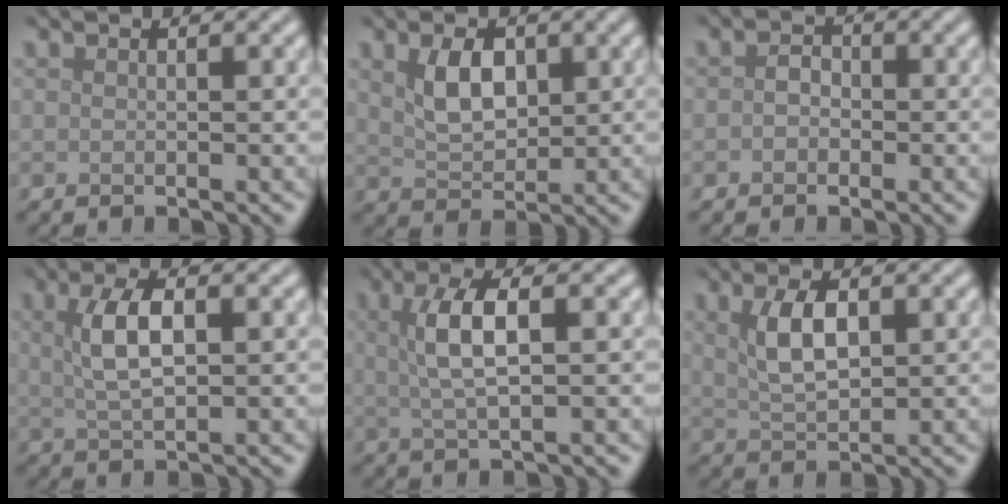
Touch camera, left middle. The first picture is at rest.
{"total": 3.6, "force": [1.2, 2.2, 2.6], "torque": [-0.056, 0.000, 0.025]}
{"total": 1.3, "force": [-0.4, 1.1, 0.6], "torque": [-0.010, 0.000, -0.013]}
{"total": 4.3, "force": [1.0, 1.6, 3.9], "torque": [-0.082, 0.006, 0.018]}
{"total": 4.5, "force": [1.0, 1.4, 4.2], "torque": [-0.085, 0.007, 0.017]}
{"total": 3.9, "force": [1.2, 1.8, 3.3], "torque": [-0.069, 0.004, 0.024]}